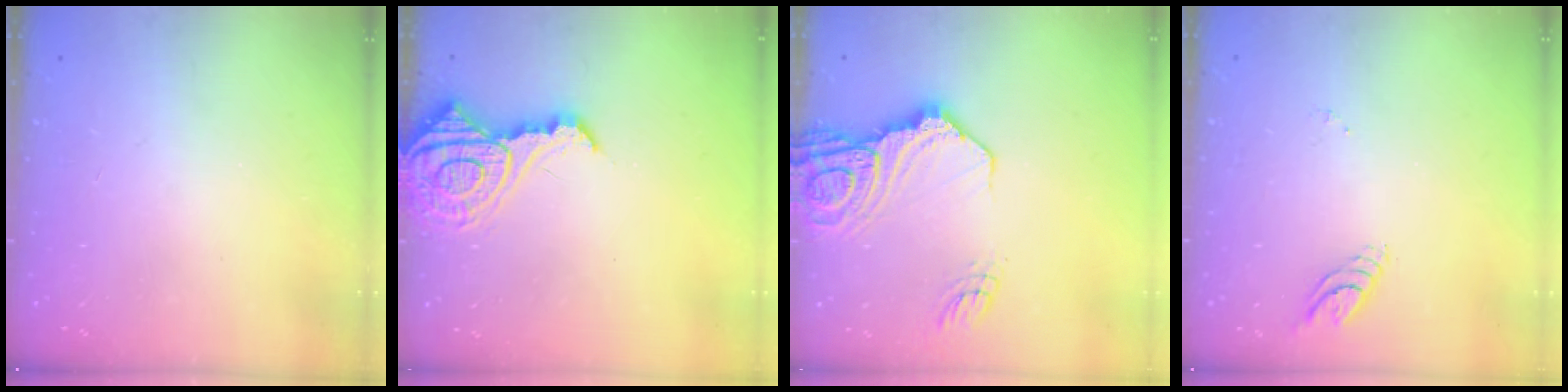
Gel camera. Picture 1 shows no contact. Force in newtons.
{"total": 13.4, "press": 13.3, "slide": 1.3}
{"total": 18.1, "press": 17.9, "slide": 2.1}
{"total": 4.2, "press": 4.2, "slide": 0.3}